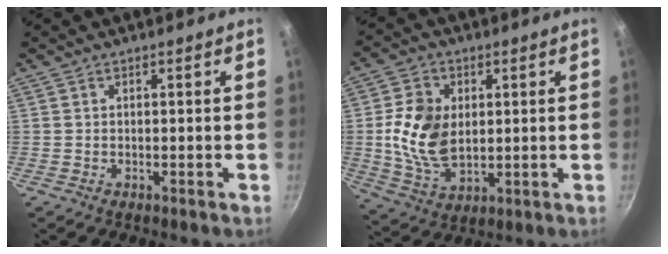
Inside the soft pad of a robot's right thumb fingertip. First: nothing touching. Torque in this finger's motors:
{"motor_torque": [-0.02, 0.43, 0.42, -0.27, 0.12]}